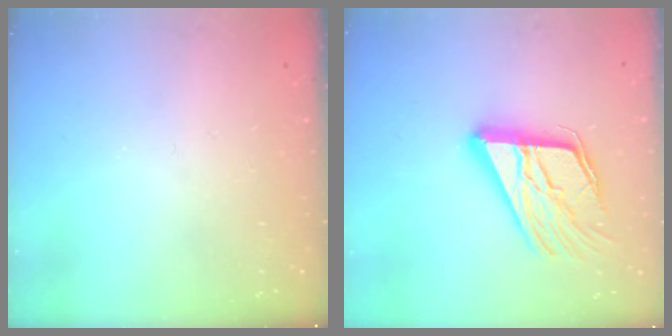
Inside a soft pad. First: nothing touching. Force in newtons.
{"total": 19.0, "press": 18.8, "slide": 2.8}